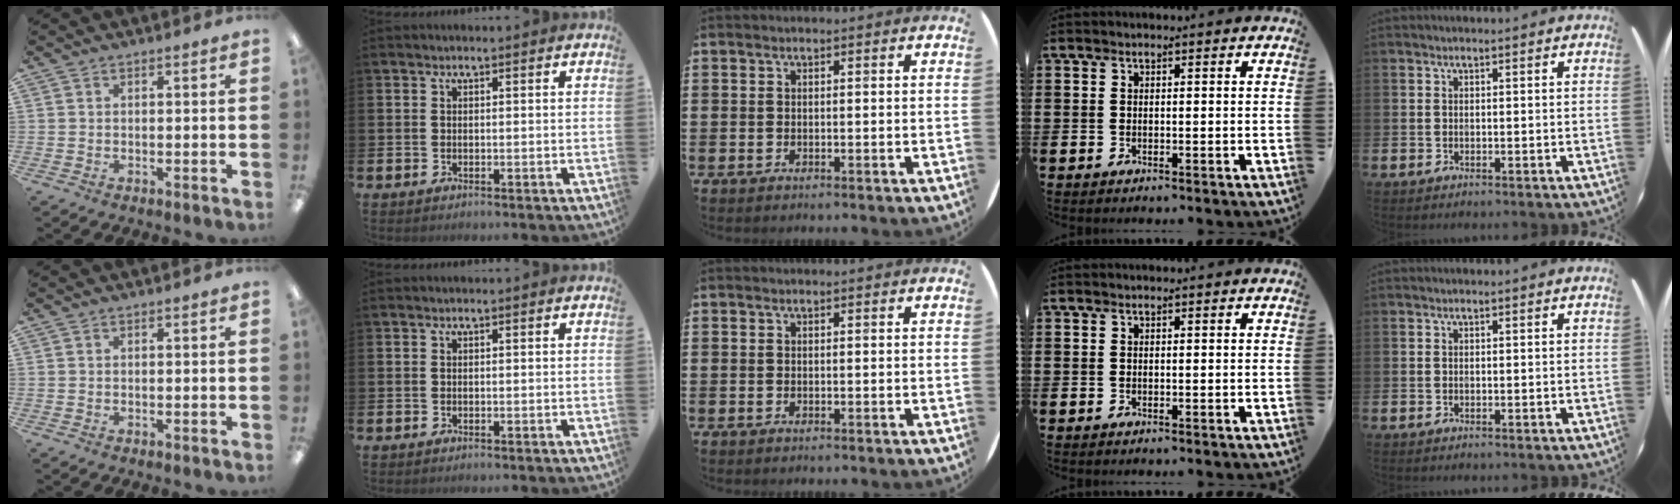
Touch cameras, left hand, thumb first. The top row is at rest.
{}